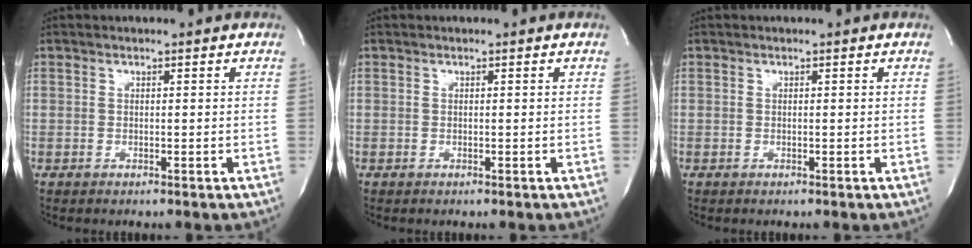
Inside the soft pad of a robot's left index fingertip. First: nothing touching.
{"total": 0.0}
{"total": 0.0}